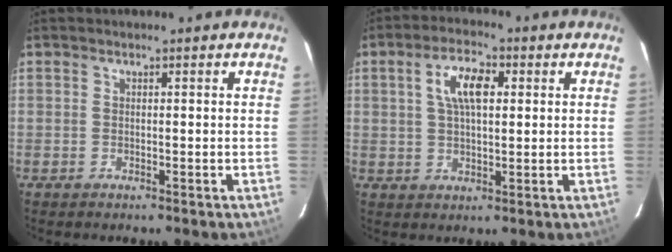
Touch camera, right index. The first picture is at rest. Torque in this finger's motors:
{"motor_torque": [0.61, -0.25, 0.22, 0.08]}